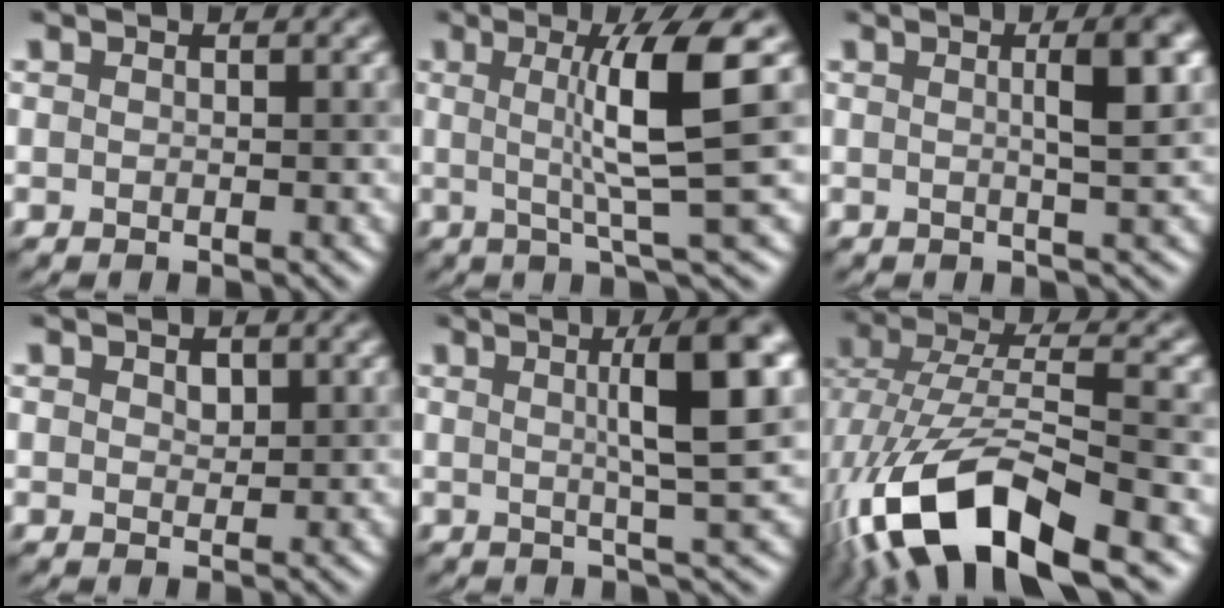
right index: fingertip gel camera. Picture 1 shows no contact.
{"total": 7.1, "force": [1.1, 0.7, 7.0], "torque": [-0.108, 0.009, 0.019]}
{"total": 4.2, "force": [0.7, 0.8, 4.1], "torque": [-0.050, 0.008, 0.005]}
{"total": 1.2, "force": [0.5, 0.8, 0.7], "torque": [-0.011, 0.001, 0.007]}
{"total": 7.7, "force": [1.7, 1.2, 7.5], "torque": [-0.088, 0.016, 0.022]}
{"total": 12.9, "force": [-5.6, 5.5, 10.2], "torque": [-0.205, -0.005, -0.105]}